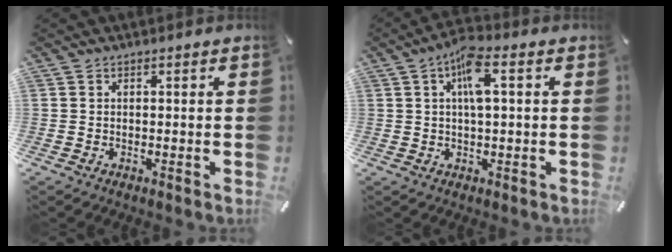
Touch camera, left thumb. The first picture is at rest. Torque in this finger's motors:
{"motor_torque": [1.28, 1.81, 0.85, -0.54, 0.32]}